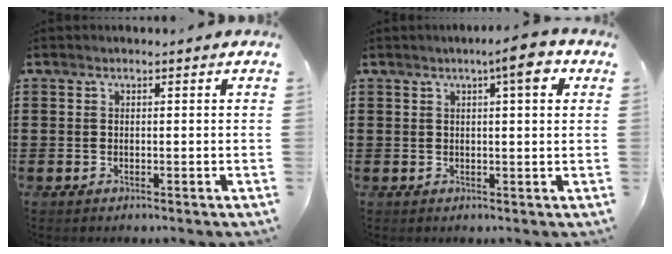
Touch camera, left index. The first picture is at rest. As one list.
[{"total": 5.7, "force": [2.8, 1.1, 4.9], "torque": [-0.070, -0.002, 0.038]}]